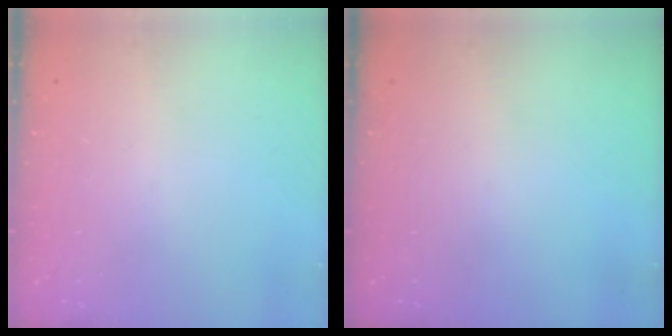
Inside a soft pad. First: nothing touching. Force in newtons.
{"total": 0.0}